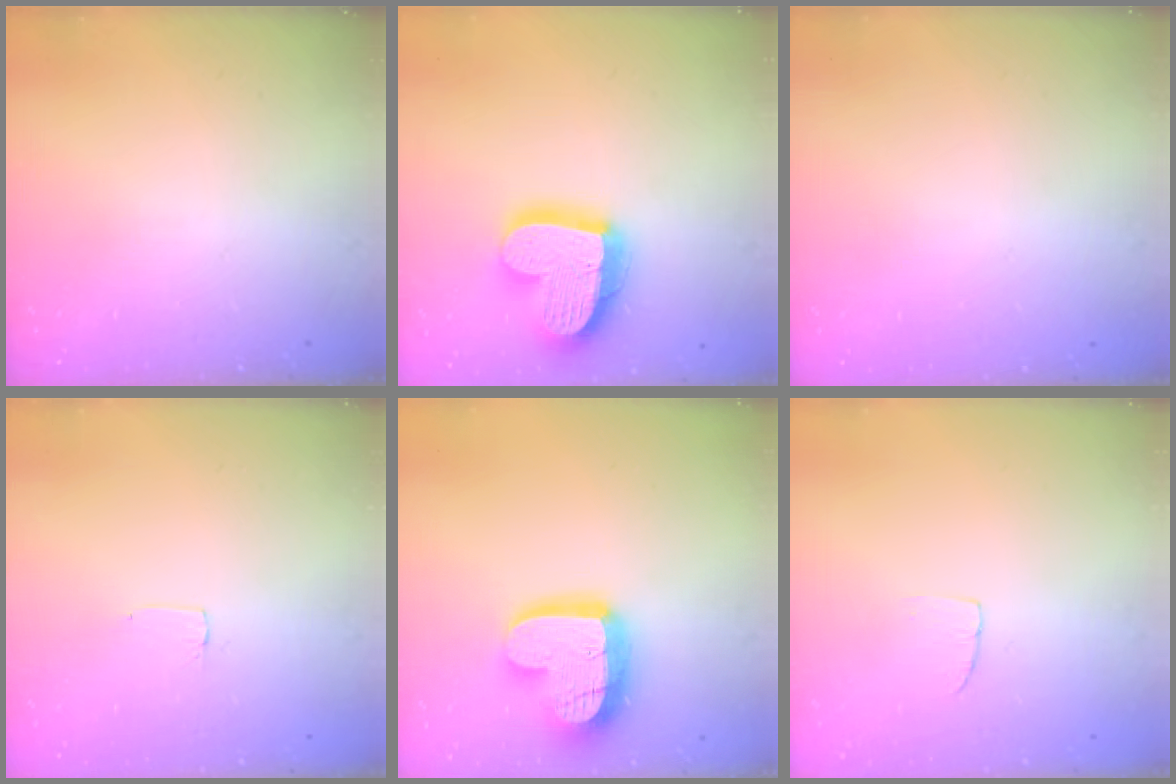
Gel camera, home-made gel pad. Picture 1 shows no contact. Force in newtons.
{"total": 21.1, "press": 21.0, "slide": 1.8}
{"total": 0.0}
{"total": 2.6, "press": 2.6, "slide": 0.2}
{"total": 17.4, "press": 17.4, "slide": 1.7}
{"total": 2.4, "press": 2.4, "slide": 0.1}